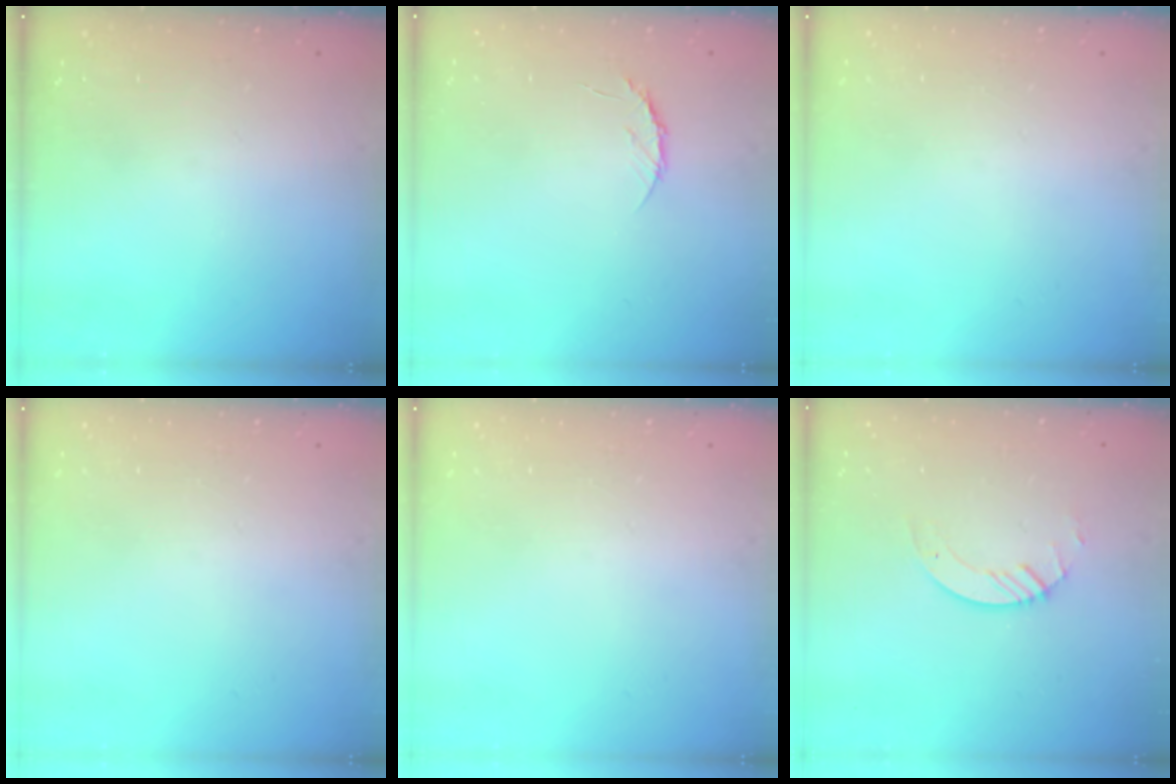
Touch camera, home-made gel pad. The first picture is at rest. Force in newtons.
{"total": 4.7, "press": 4.6, "slide": 0.4}
{"total": 0.0}
{"total": 0.0}
{"total": 0.0}
{"total": 3.8, "press": 3.8, "slide": 0.3}